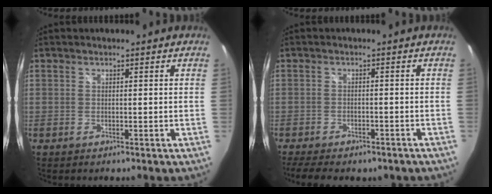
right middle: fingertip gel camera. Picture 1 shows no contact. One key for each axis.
{"total": 9.9, "fx": -7.8, "fy": 3.7, "fz": 4.8, "tx": -0.108, "ty": -0.025, "tz": -0.110}